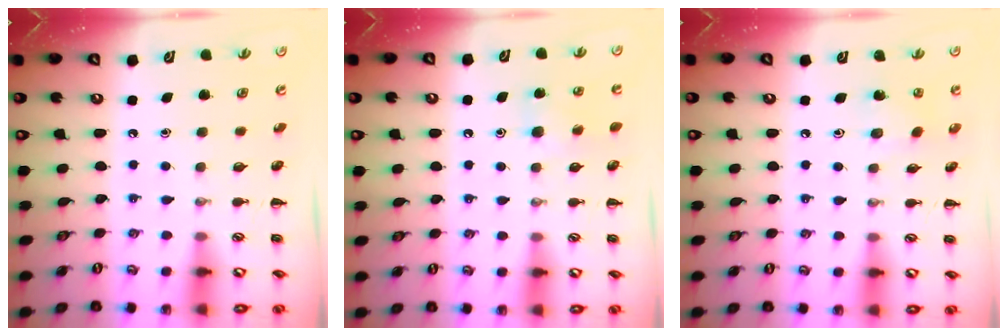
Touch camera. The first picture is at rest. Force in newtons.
{"total": 6.0, "press": 5.7, "slide": 1.7}
{"total": 3.4, "press": 3.3, "slide": 0.9}